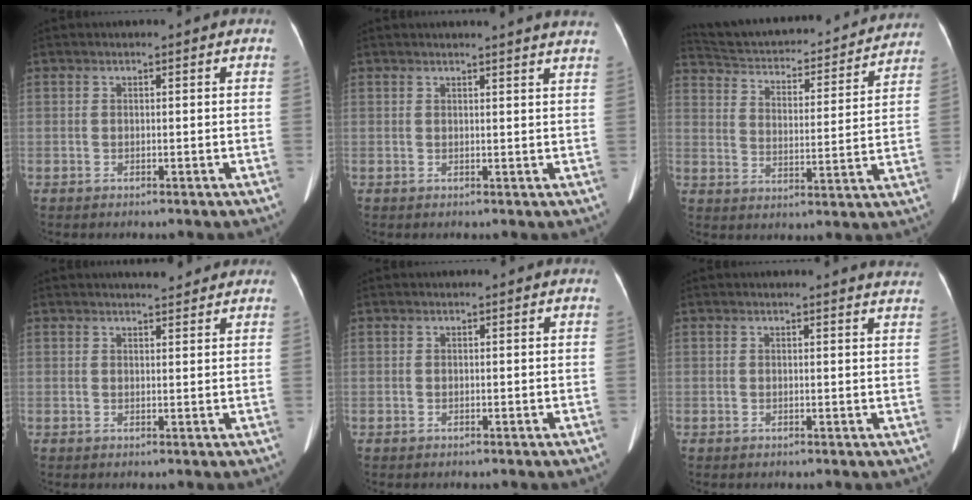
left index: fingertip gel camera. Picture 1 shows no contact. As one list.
[{"total": 7.9, "force": [7.4, -0.6, 2.6], "torque": [-0.028, -0.009, 0.062]}, {"total": 23.2, "force": [21.3, 5.0, 7.5], "torque": [-0.129, -0.007, 0.288]}, {"total": 4.3, "force": [4.0, 0.9, 1.4], "torque": [-0.020, 0.011, 0.049]}, {"total": 0.0}, {"total": 4.1, "force": [4.0, 0.2, 0.6], "torque": [-0.006, -0.016, 0.018]}]